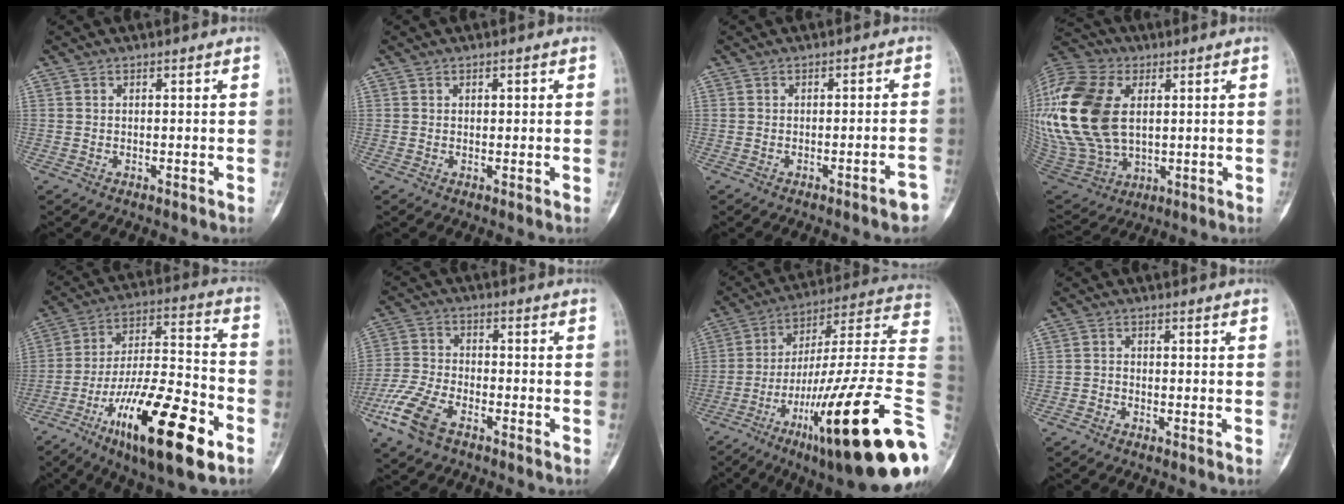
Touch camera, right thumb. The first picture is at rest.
{"total": 1.1, "force": [0.4, 0.7, 0.8], "torque": [-0.003, 0.001, 0.006]}
{"total": 3.0, "force": [-2.0, 0.3, 2.3], "torque": [-0.027, 0.018, -0.024]}
{"total": 28.5, "force": [4.7, 18.4, 21.2], "torque": [-0.487, 0.003, 0.100]}
{"total": 24.6, "force": [-12.0, 7.1, 20.3], "torque": [-0.344, 0.055, -0.200]}
{"total": 10.4, "force": [-6.1, 5.1, 6.7], "torque": [-0.150, 0.015, -0.125]}
{"total": 30.5, "force": [-9.8, 4.3, 28.5], "torque": [-0.354, 0.060, -0.152]}
{"total": 1.2, "force": [-1.0, 0.7, 0.2], "torque": [0.000, 0.006, -0.025]}